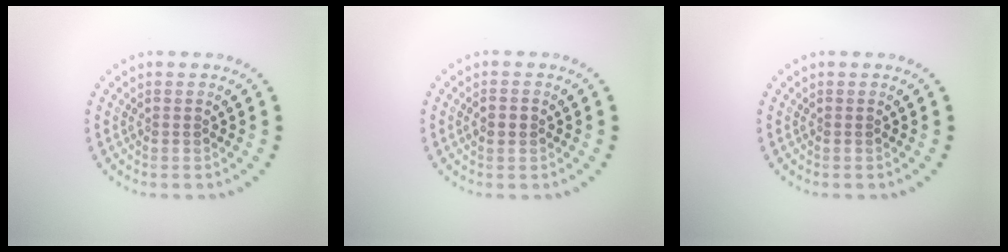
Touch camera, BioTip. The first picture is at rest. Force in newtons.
{"total": 1.1, "press": 1.1, "slide": 0.1}
{"total": 0.0}